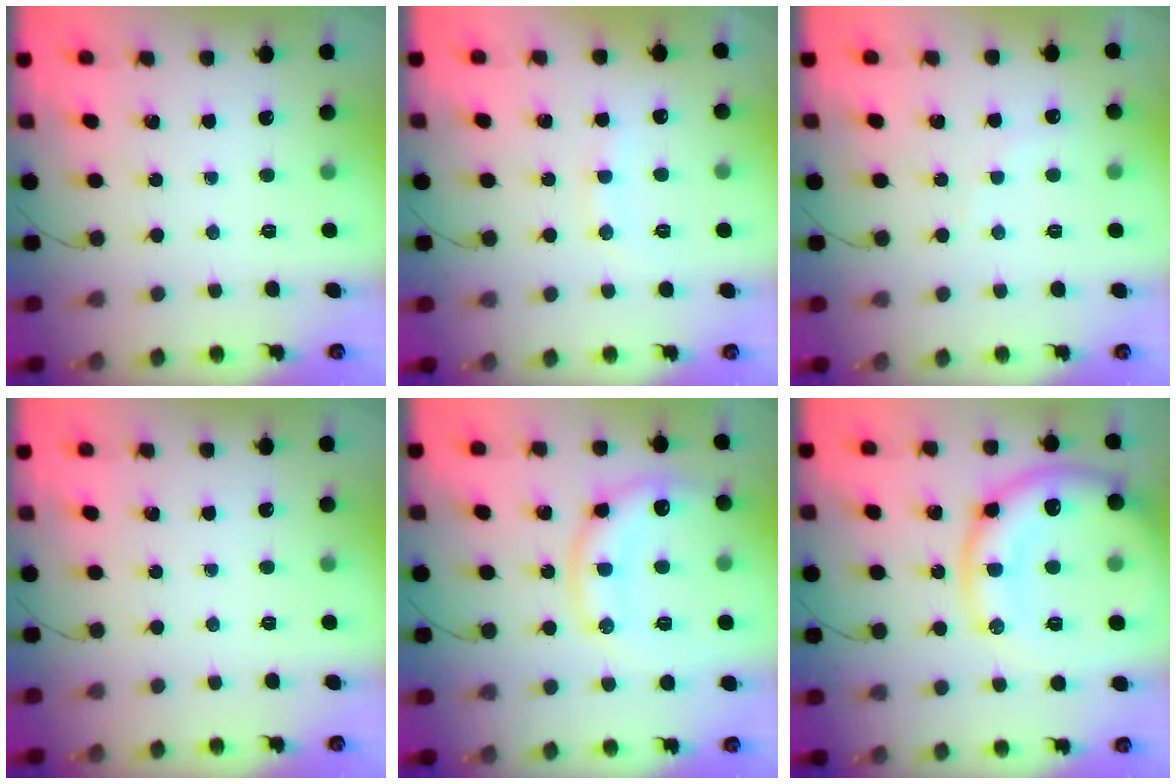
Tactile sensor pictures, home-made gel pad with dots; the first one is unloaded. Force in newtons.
{"total": 8.1, "press": 8.0, "slide": 1.0}
{"total": 5.6, "press": 5.4, "slide": 1.1}
{"total": 0.0}
{"total": 15.2, "press": 15.1, "slide": 1.5}
{"total": 21.5, "press": 21.4, "slide": 2.2}